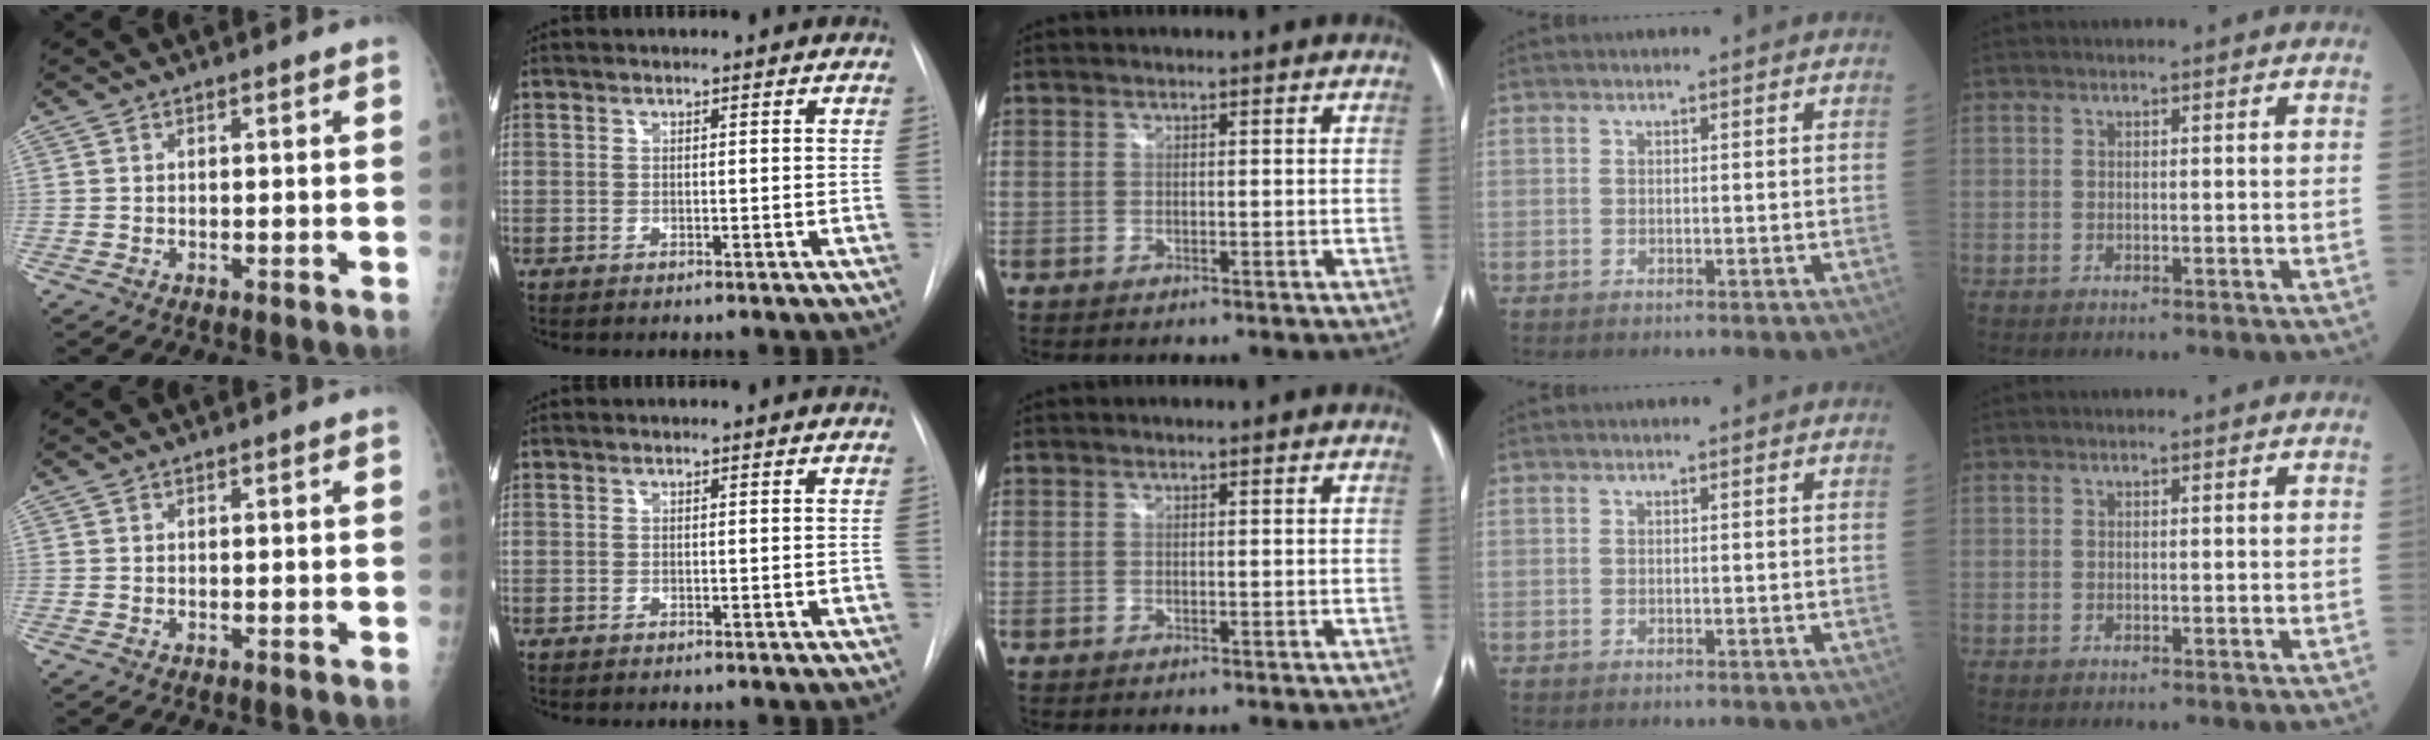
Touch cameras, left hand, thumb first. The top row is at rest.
{}